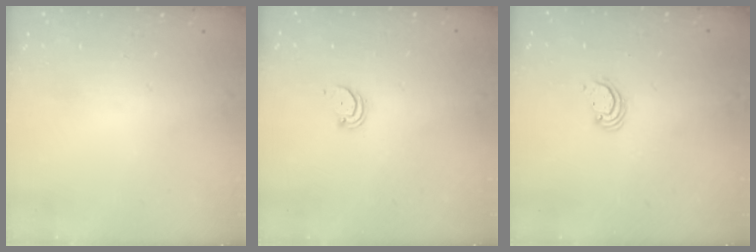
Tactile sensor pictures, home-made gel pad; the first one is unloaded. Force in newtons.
{"total": 1.4, "press": 1.3, "slide": 0.1}
{"total": 2.2, "press": 2.2, "slide": 0.1}